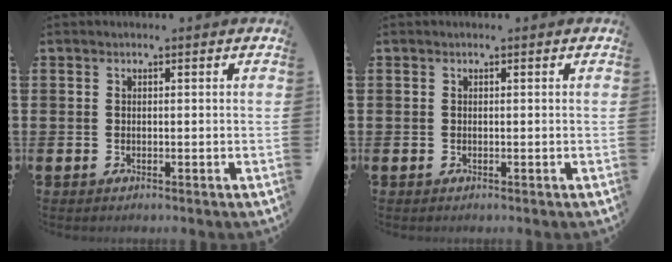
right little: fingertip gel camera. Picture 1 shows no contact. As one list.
[{"total": 0.0}]